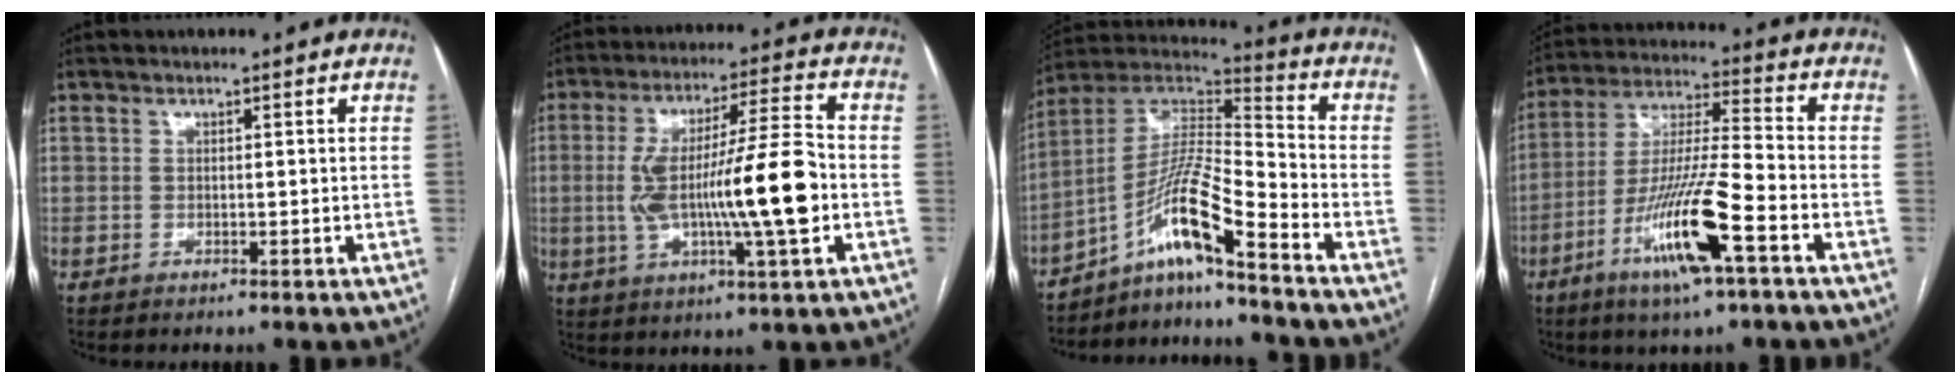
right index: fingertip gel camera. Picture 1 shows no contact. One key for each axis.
{"total": 16.1, "fx": -2.0, "fy": 1.3, "fz": 16.0, "tx": -0.288, "ty": 0.009, "tz": -0.032}
{"total": 11.5, "fx": -7.8, "fy": -0.2, "fz": 8.4, "tx": -0.166, "ty": 0.017, "tz": -0.145}
{"total": 15.1, "fx": -6.9, "fy": 0.8, "fz": 13.4, "tx": -0.265, "ty": -0.016, "tz": -0.126}